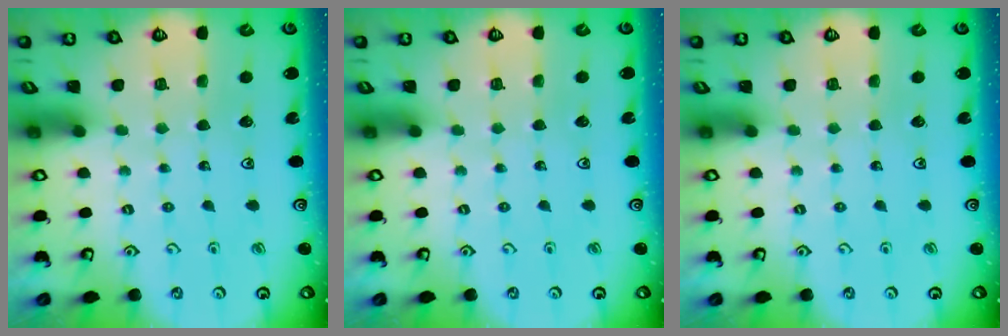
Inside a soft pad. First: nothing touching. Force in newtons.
{"total": 0.0}
{"total": 0.0}